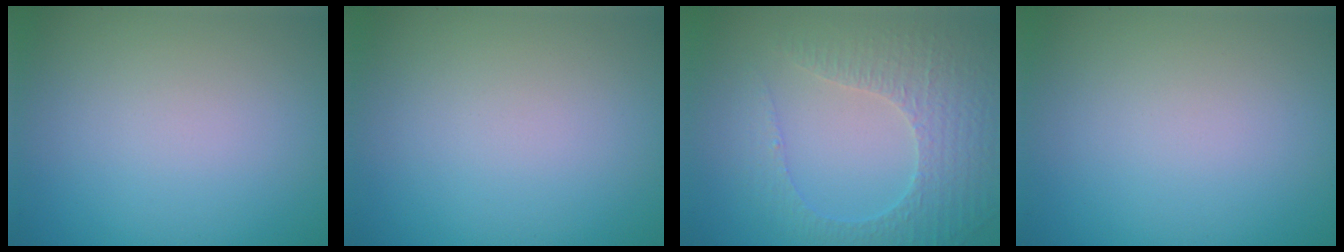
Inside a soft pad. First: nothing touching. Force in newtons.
{"total": 0.0}
{"total": 4.7, "press": 3.3, "slide": 3.3}
{"total": 0.0}